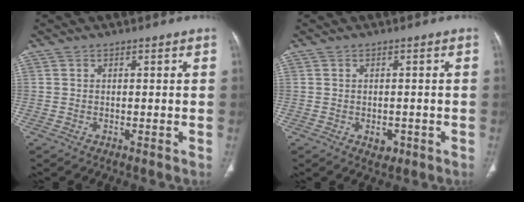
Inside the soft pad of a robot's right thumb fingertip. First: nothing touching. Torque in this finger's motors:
{"motor_torque": [0.26, 1.38, -0.02, 0.32, -0.01]}